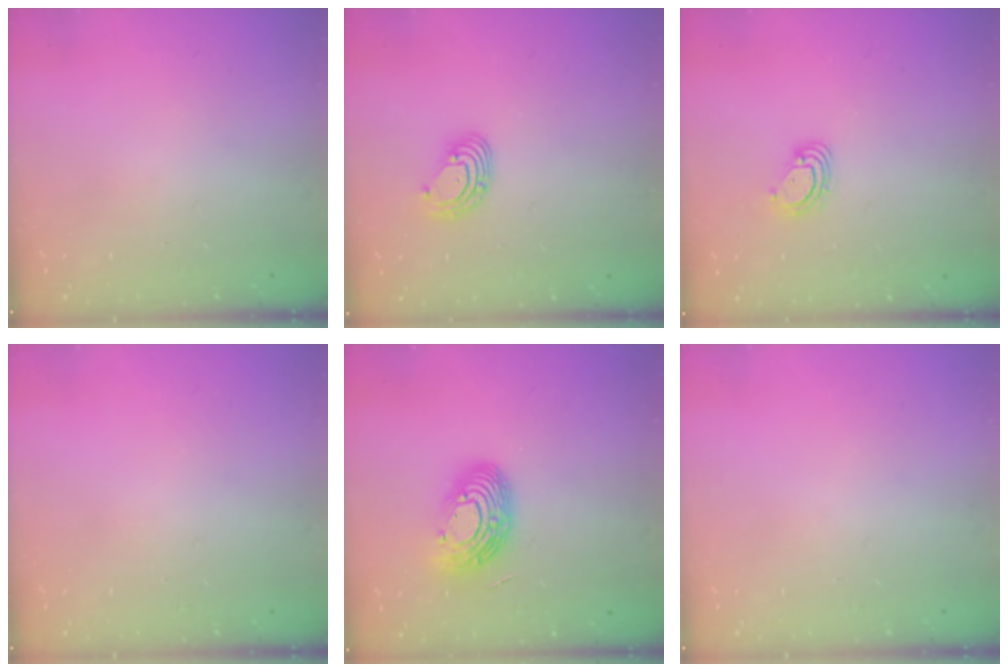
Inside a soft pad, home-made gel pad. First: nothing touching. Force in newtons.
{"total": 5.6, "press": 5.6, "slide": 0.5}
{"total": 4.1, "press": 4.1, "slide": 0.4}
{"total": 0.0}
{"total": 14.2, "press": 14.2, "slide": 1.1}
{"total": 0.0}